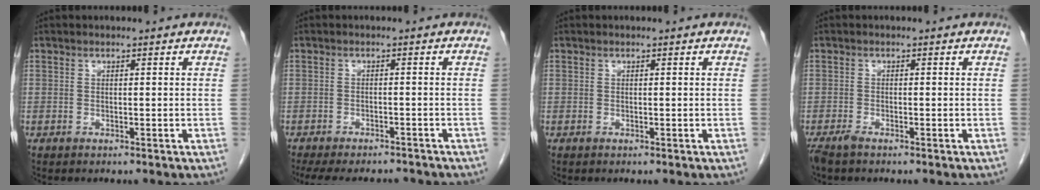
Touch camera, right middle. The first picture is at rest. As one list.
[{"total": 12.0, "force": [-10.7, 3.2, 4.5], "torque": [-0.088, -0.003, -0.140]}, {"total": 0.0}, {"total": 1.8, "force": [-1.5, 0.3, 1.0], "torque": [-0.024, -0.005, -0.028]}]